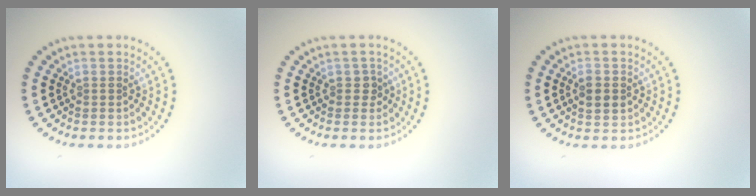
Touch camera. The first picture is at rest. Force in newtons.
{"total": 1.0, "press": 0.9, "slide": 0.4}
{"total": 1.8, "press": 1.8, "slide": 0.1}